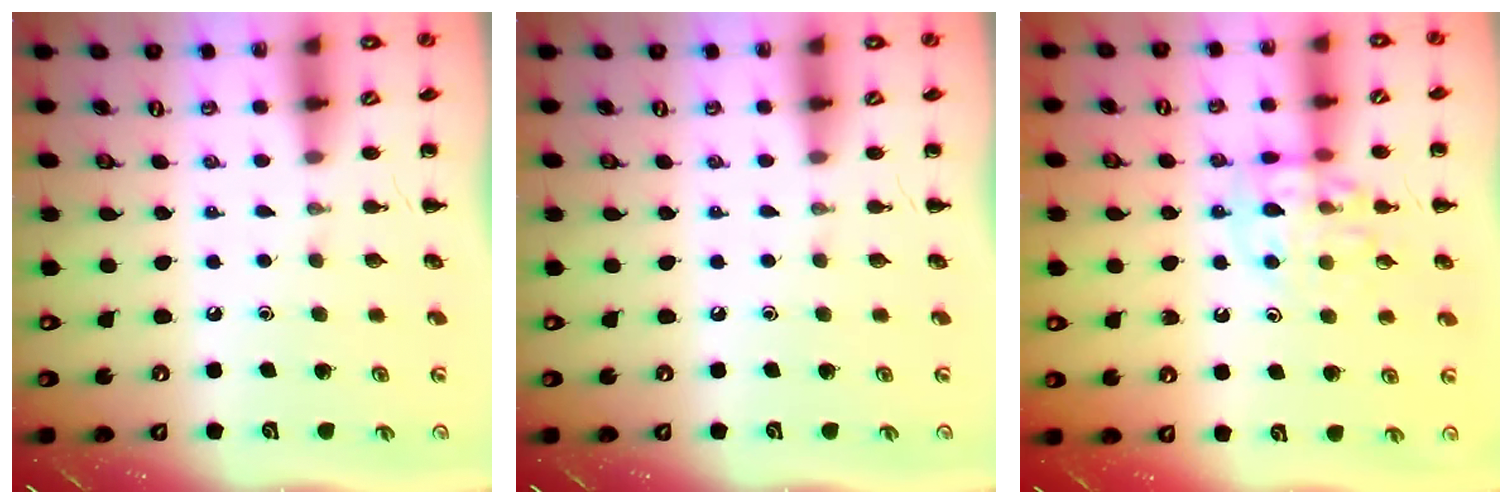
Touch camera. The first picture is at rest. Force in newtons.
{"total": 0.0}
{"total": 11.6, "press": 11.5, "slide": 1.6}